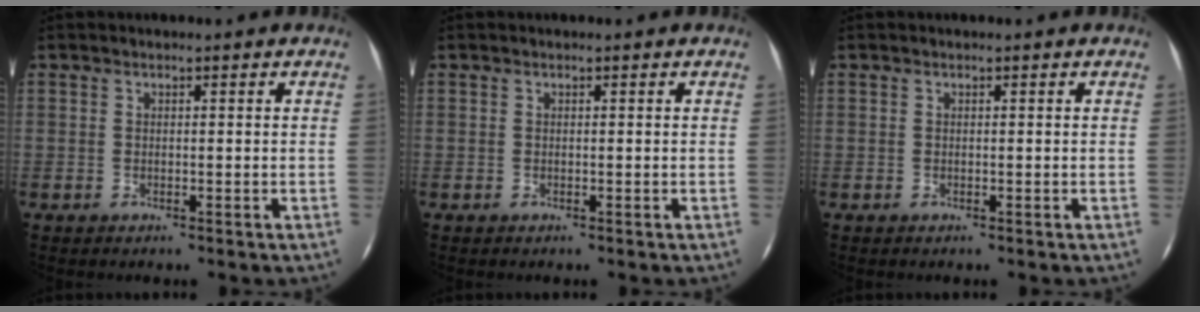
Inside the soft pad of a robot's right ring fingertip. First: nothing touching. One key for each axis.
{"total": 0.0}
{"total": 0.0}